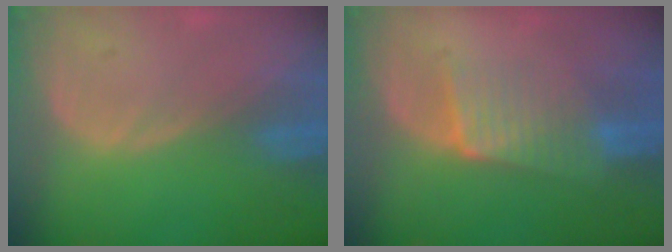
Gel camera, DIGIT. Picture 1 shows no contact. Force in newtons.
{"total": 5.7, "press": 5.4, "slide": 1.8}